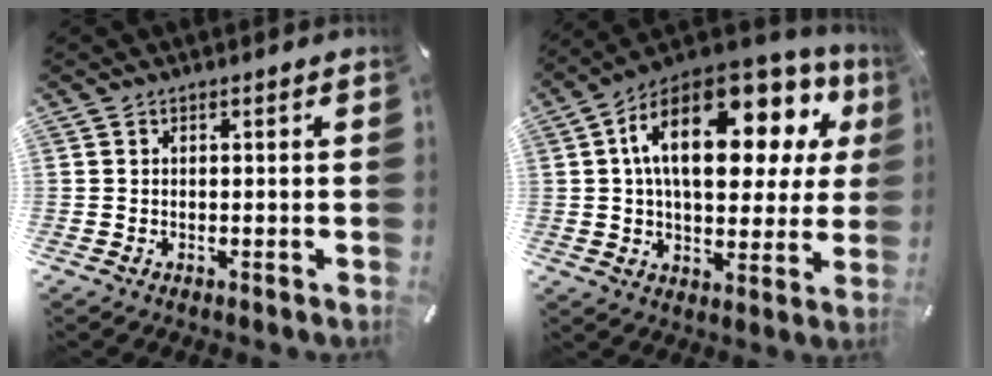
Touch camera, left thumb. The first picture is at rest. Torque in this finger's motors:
{"motor_torque": [2.57, 2.44, 1.72, -1.04, 0.88]}